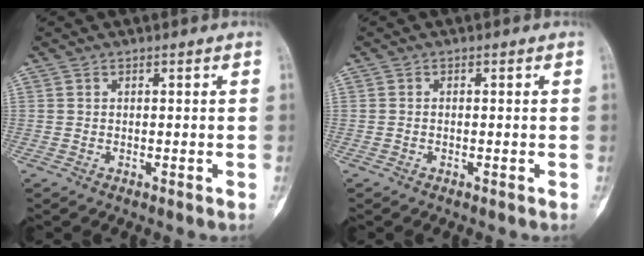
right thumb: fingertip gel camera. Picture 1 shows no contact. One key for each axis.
{"total": 0.0}